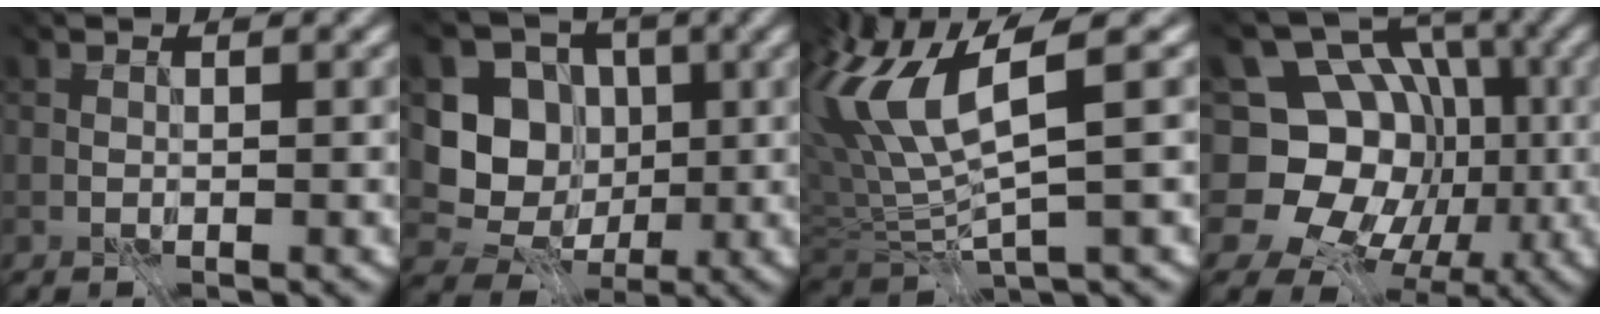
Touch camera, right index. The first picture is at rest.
{"total": 4.4, "force": [-1.3, 3.9, 1.5], "torque": [-0.031, -0.025, -0.005]}
{"total": 7.2, "force": [0.6, 1.2, 7.1], "torque": [-0.169, -0.004, 0.035]}
{"total": 11.2, "force": [-1.4, 10.0, 4.7], "torque": [-0.093, 0.012, -0.031]}